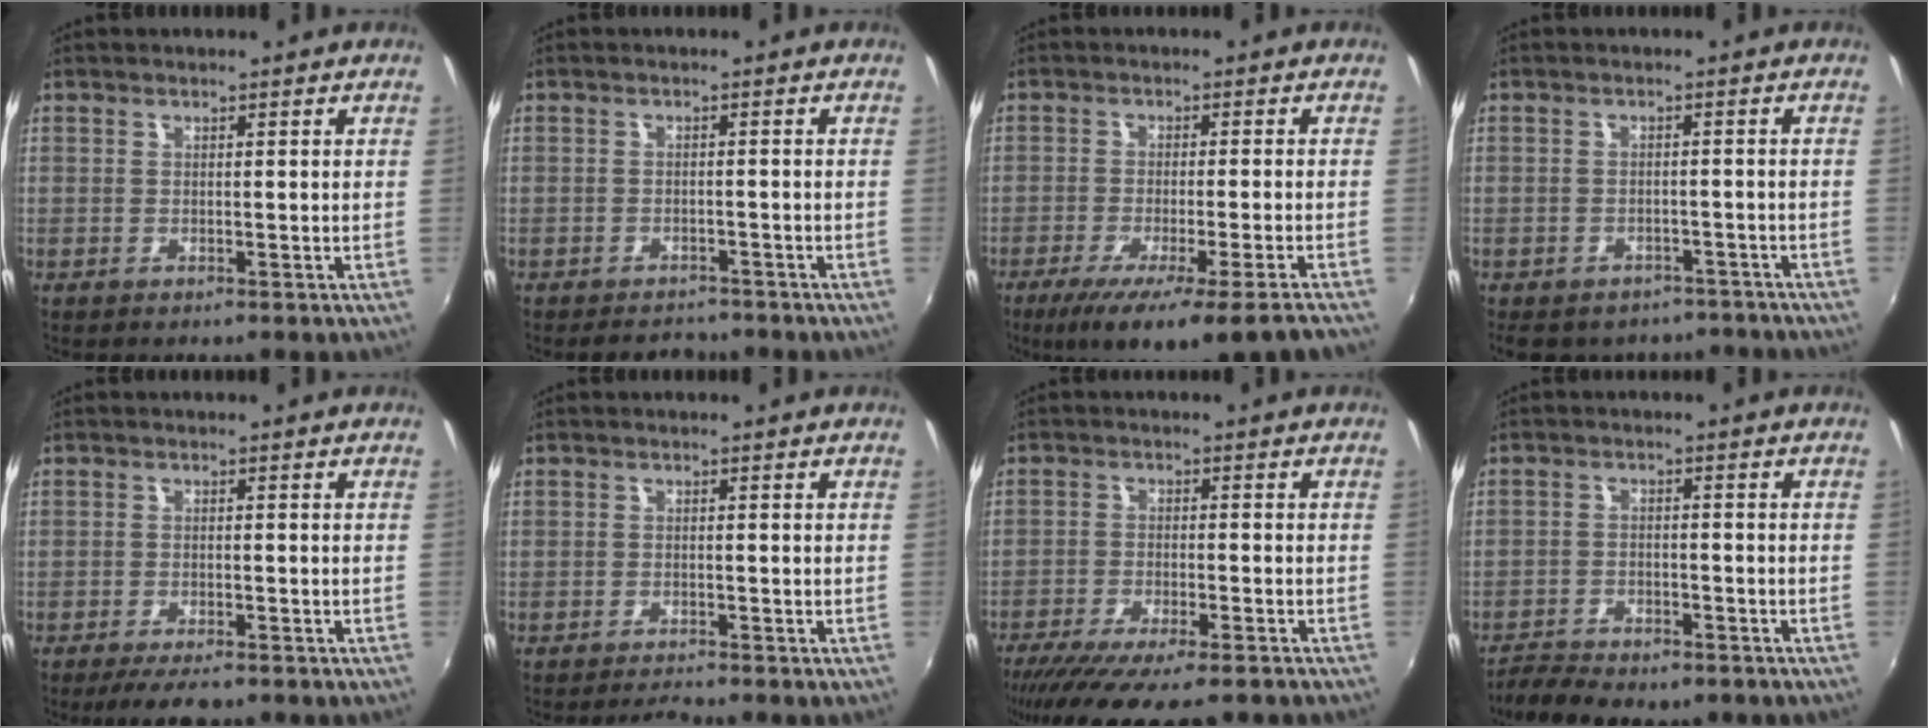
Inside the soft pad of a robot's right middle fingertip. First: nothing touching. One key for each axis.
{"total": 5.0, "fx": -4.5, "fy": 1.9, "fz": 1.2, "tx": -0.033, "ty": -0.004, "tz": -0.063}
{"total": 13.2, "fx": -9.7, "fy": -0.3, "fz": 8.9, "tx": -0.159, "ty": -0.052, "tz": -0.150}
{"total": 11.9, "fx": -9.5, "fy": 5.9, "fz": 4.2, "tx": -0.091, "ty": -0.005, "tz": -0.115}
{"total": 5.3, "fx": -4.2, "fy": 1.2, "fz": 3.0, "tx": -0.067, "ty": -0.018, "tz": -0.071}
{"total": 1.9, "fx": -1.9, "fy": -0.2, "fz": 0.4, "tx": -0.013, "ty": -0.007, "tz": -0.037}
{"total": 14.7, "fx": -11.9, "fy": 2.6, "fz": 8.3, "tx": -0.166, "ty": -0.052, "tz": -0.186}
{"total": 8.3, "fx": -7.1, "fy": 2.6, "fz": 3.5, "tx": -0.096, "ty": -0.023, "tz": -0.114}